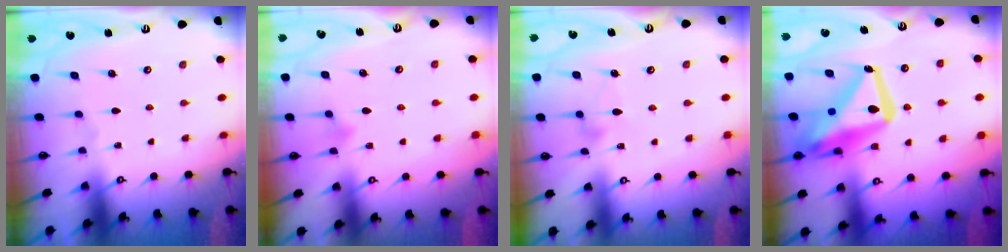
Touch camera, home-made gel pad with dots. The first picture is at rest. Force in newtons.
{"total": 3.6, "press": 3.5, "slide": 0.4}
{"total": 6.6, "press": 6.6, "slide": 0.3}
{"total": 21.7, "press": 21.6, "slide": 2.0}